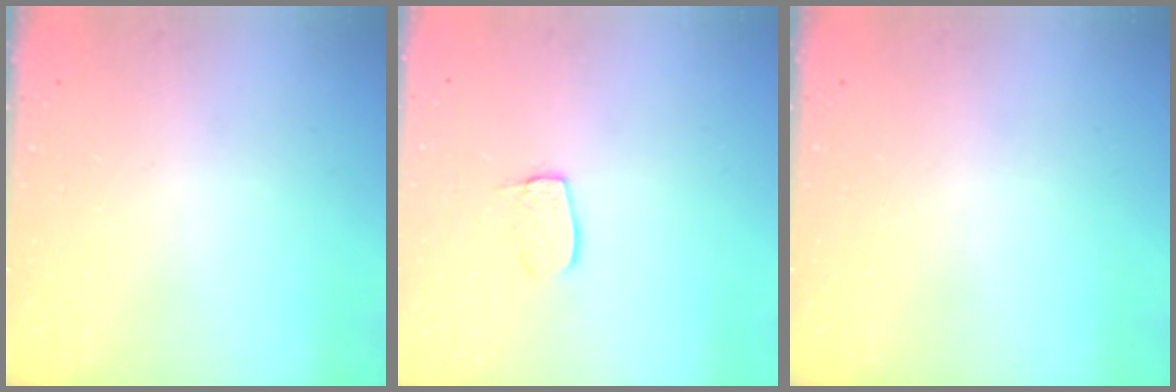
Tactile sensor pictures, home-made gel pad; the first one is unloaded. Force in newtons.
{"total": 6.8, "press": 6.8, "slide": 0.4}
{"total": 0.0}